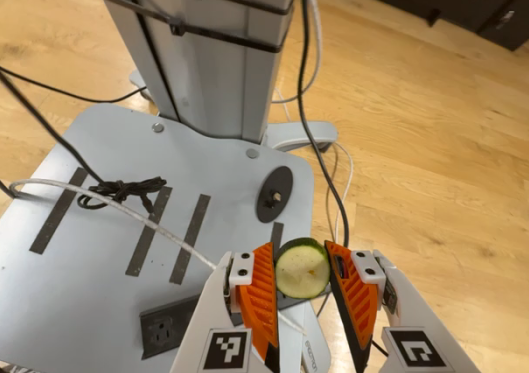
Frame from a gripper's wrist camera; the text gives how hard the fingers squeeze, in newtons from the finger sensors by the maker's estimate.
{"total": 6.7, "left": 7.0, "right": 6.5}